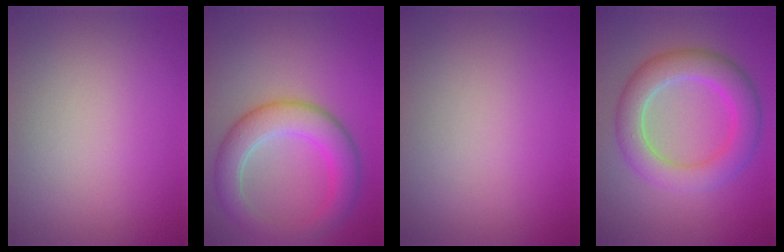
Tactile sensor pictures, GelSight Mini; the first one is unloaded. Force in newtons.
{"total": 5.6, "press": 5.6, "slide": 0.3}
{"total": 0.0}
{"total": 5.6, "press": 5.6, "slide": 0.2}